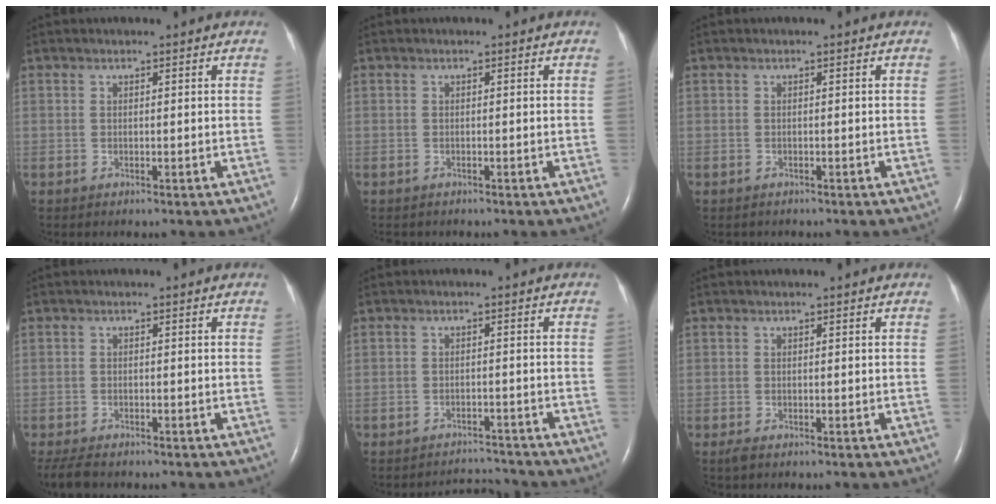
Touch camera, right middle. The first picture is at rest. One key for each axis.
{"total": 1.3, "fx": -1.1, "fy": 0.5, "fz": 0.3, "tx": -0.011, "ty": -0.001, "tz": -0.013}
{"total": 0.7, "fx": -0.6, "fy": 0.3, "fz": 0.1, "tx": -0.011, "ty": 0.000, "tz": -0.009}
{"total": 5.1, "fx": -4.4, "fy": 1.5, "fz": 2.3, "tx": -0.044, "ty": -0.013, "tz": -0.070}
{"total": 3.9, "fx": -3.7, "fy": -0.3, "fz": -1.2, "tx": 0.016, "ty": 0.004, "tz": -0.055}
{"total": 0.9, "fx": -0.7, "fy": 0.2, "fz": 0.5, "tx": -0.019, "ty": -0.004, "tz": -0.013}